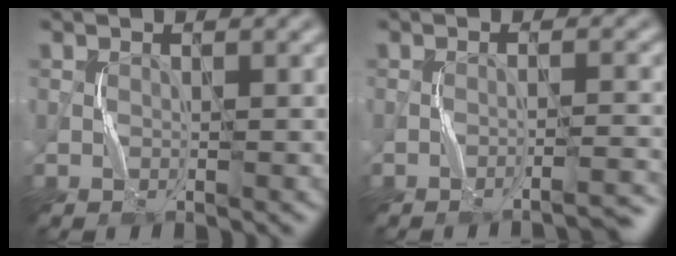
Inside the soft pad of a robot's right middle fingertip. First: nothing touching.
{"total": 2.3, "force": [-1.8, 0.0, 1.3], "torque": [-0.016, 0.014, -0.034]}